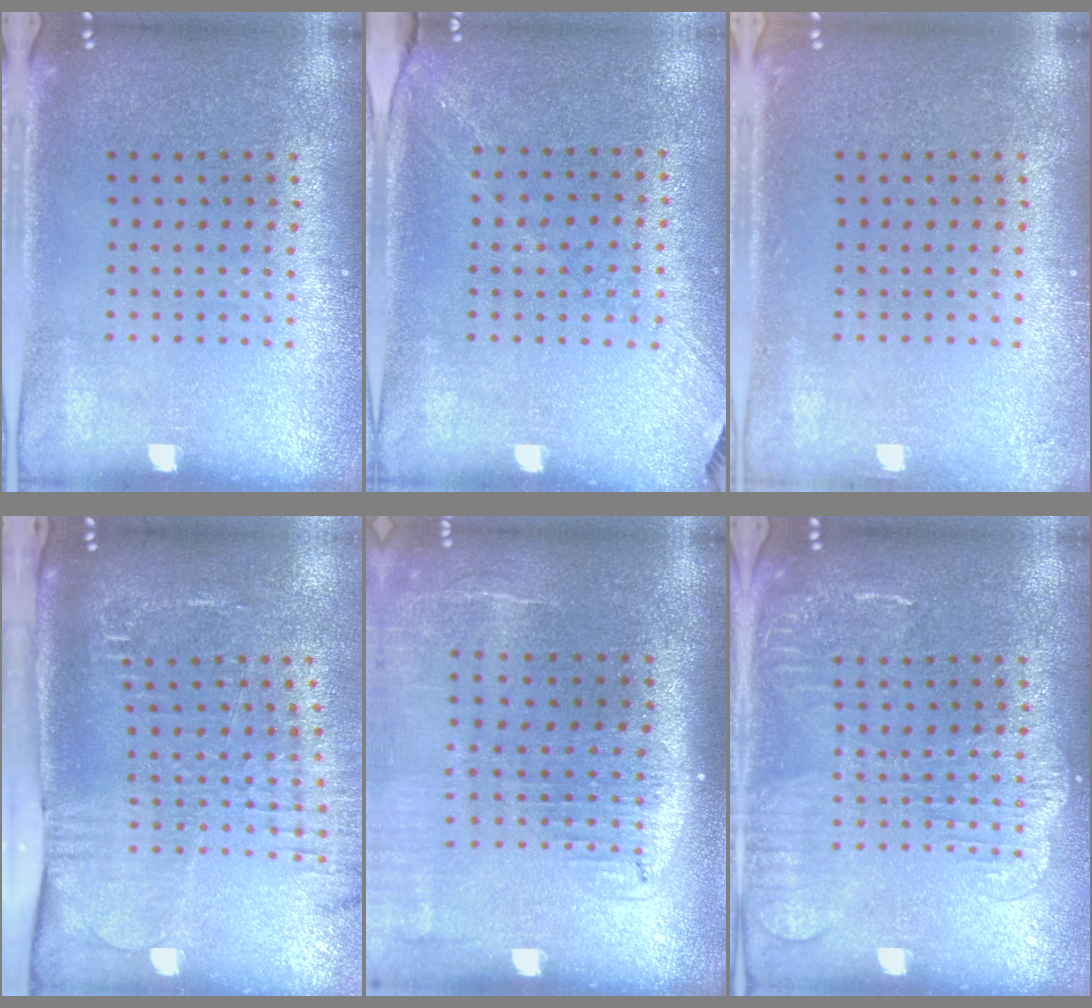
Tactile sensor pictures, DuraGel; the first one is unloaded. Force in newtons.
{"total": 1.3, "press": 1.1, "slide": 0.7}
{"total": 0.9, "press": 0.9, "slide": 0.2}
{"total": 2.6, "press": 2.0, "slide": 1.6}
{"total": 2.0, "press": 1.6, "slide": 1.2}
{"total": 2.8, "press": 2.8, "slide": 0.3}